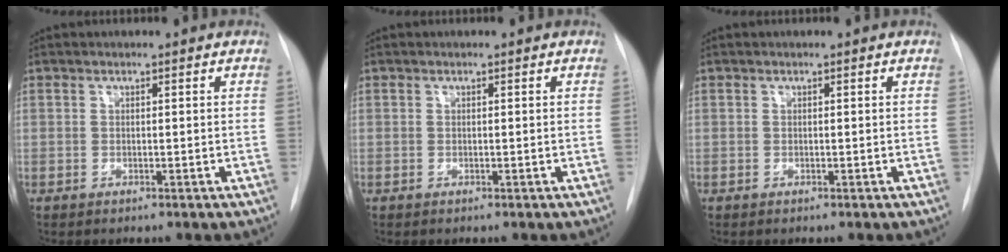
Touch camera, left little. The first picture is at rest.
{"total": 0.0}
{"total": 0.0}